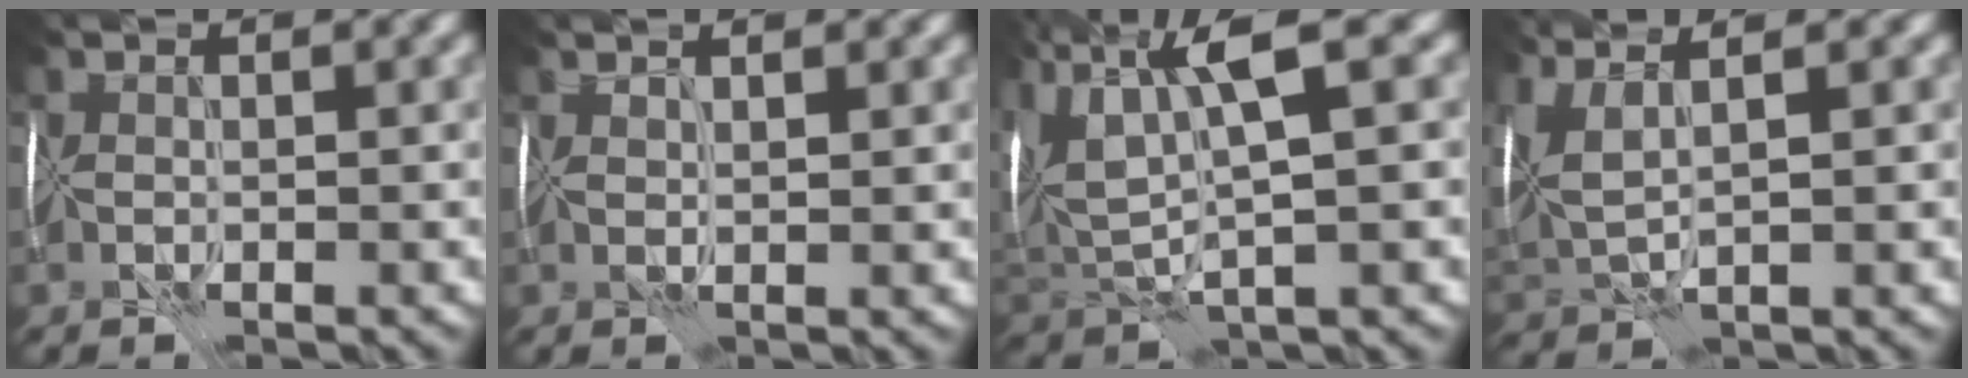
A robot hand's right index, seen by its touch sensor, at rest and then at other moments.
{"total": 1.9, "force": [1.6, 0.5, 1.0], "torque": [-0.002, 0.006, 0.019]}
{"total": 10.4, "force": [5.1, 3.3, 8.5], "torque": [-0.189, 0.015, 0.100]}
{"total": 5.8, "force": [3.5, 2.1, 4.1], "torque": [-0.090, 0.024, 0.066]}